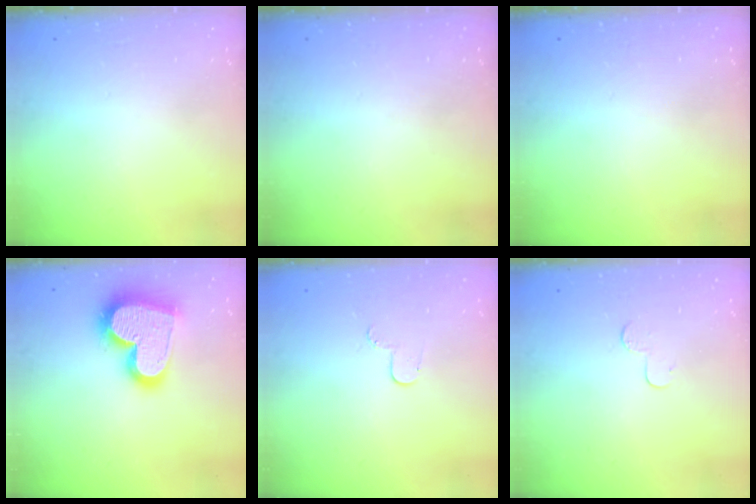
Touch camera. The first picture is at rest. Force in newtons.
{"total": 0.0}
{"total": 0.0}
{"total": 21.5, "press": 21.4, "slide": 1.5}
{"total": 4.0, "press": 4.0, "slide": 0.4}
{"total": 3.9, "press": 3.9, "slide": 0.4}